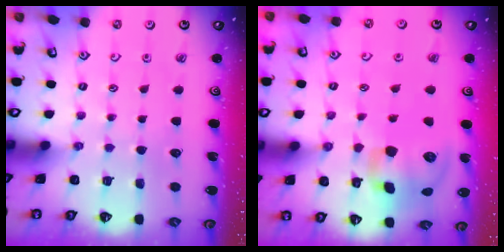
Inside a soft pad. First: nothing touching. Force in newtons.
{"total": 14.3, "press": 14.1, "slide": 2.5}